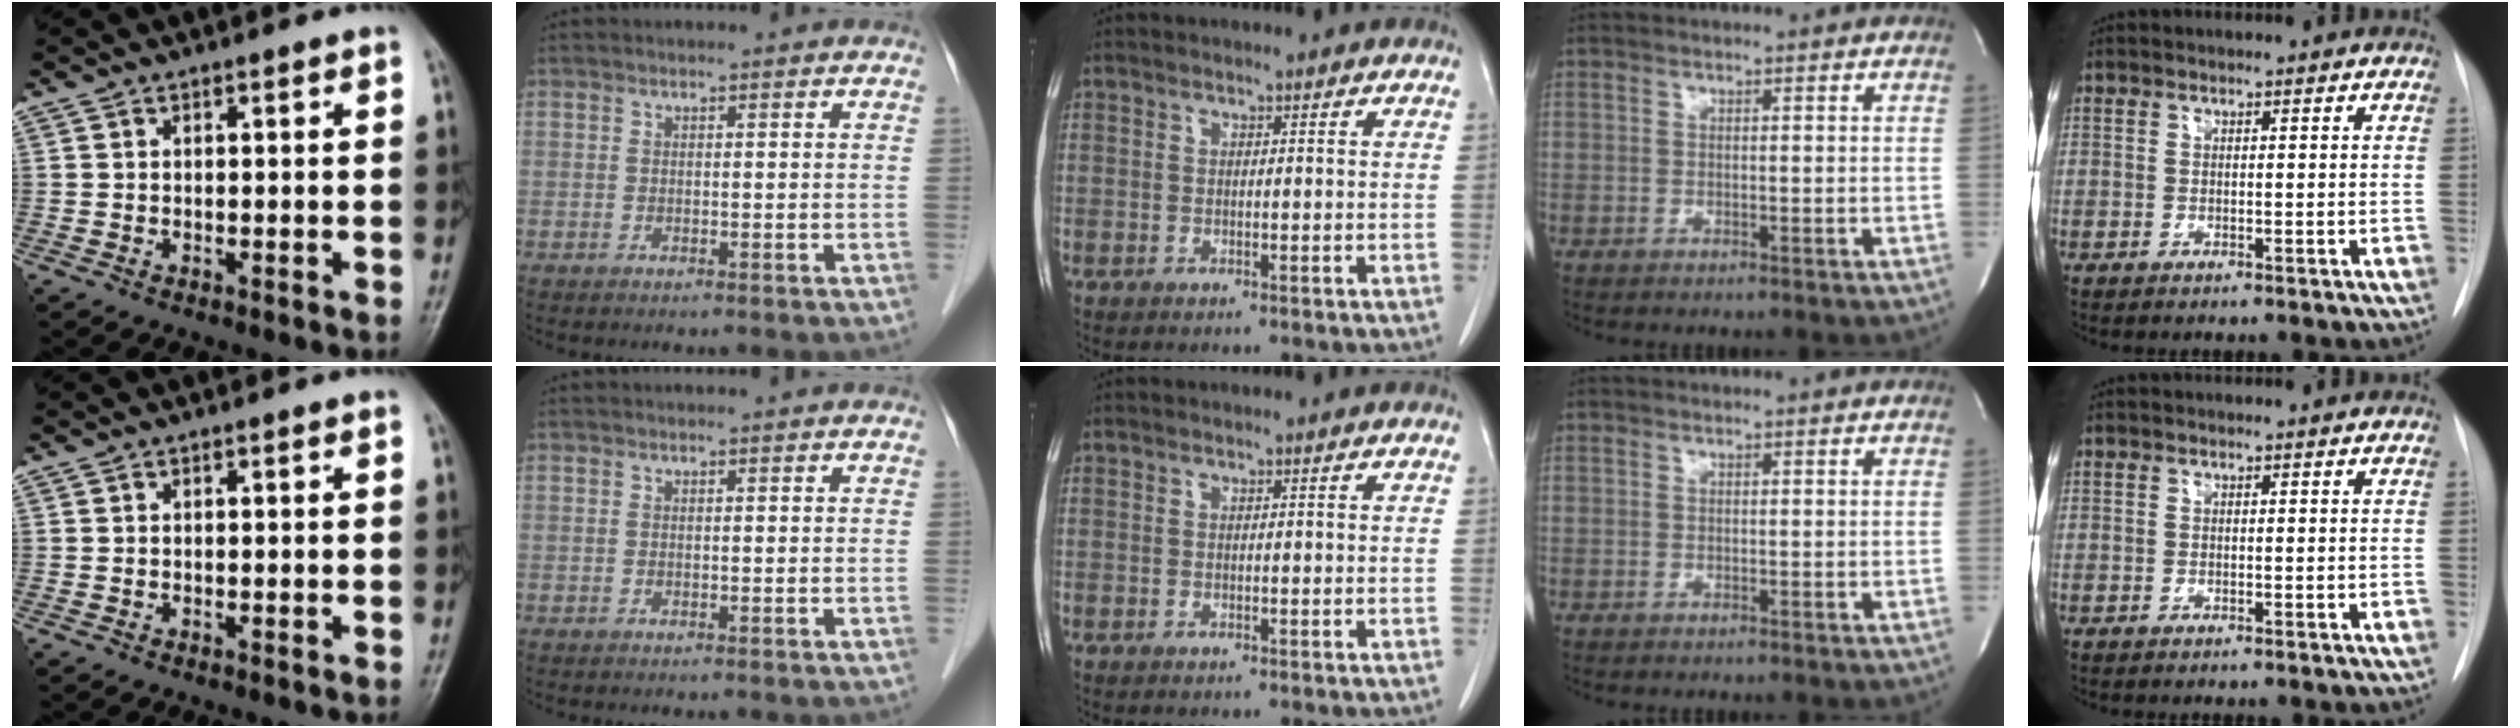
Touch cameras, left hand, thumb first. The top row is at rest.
{}